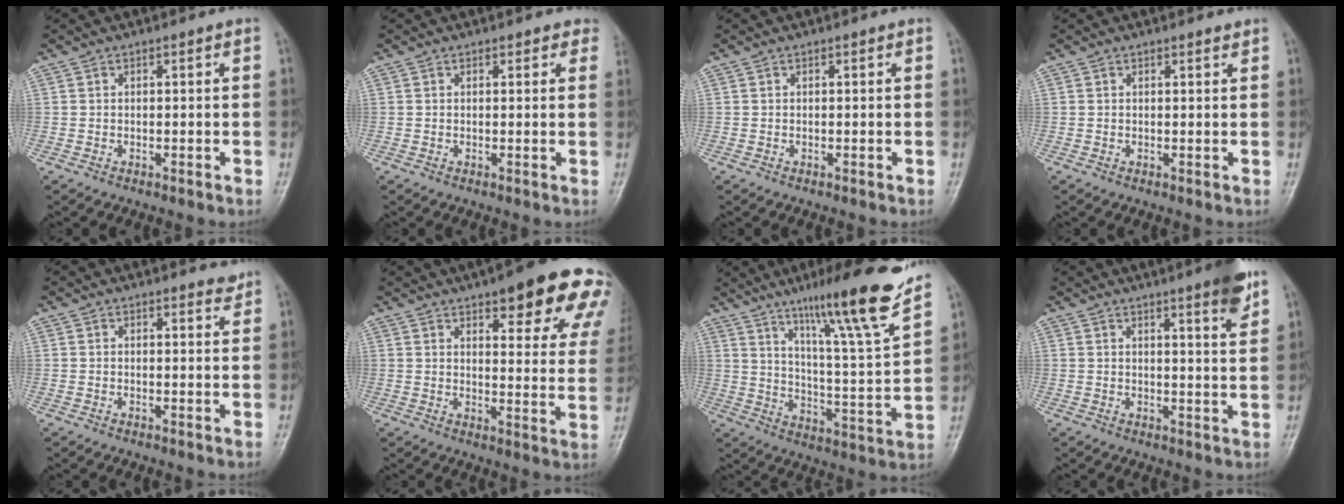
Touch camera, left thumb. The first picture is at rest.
{"total": 2.4, "force": [1.9, 1.3, 0.7], "torque": [0.020, -0.005, 0.008]}
{"total": 0.0}
{"total": 0.8, "force": [0.8, 0.2, 0.2], "torque": [-0.004, -0.005, 0.010]}
{"total": 1.7, "force": [1.6, 0.5, 0.3], "torque": [0.003, -0.014, 0.016]}
{"total": 20.4, "force": [12.6, 6.1, 14.9], "torque": [-0.149, -0.040, 0.147]}
{"total": 19.6, "force": [14.0, 0.9, 13.6], "torque": [-0.185, -0.077, 0.219]}
{"total": 6.4, "force": [4.1, 0.6, 4.8], "torque": [-0.058, -0.024, 0.053]}